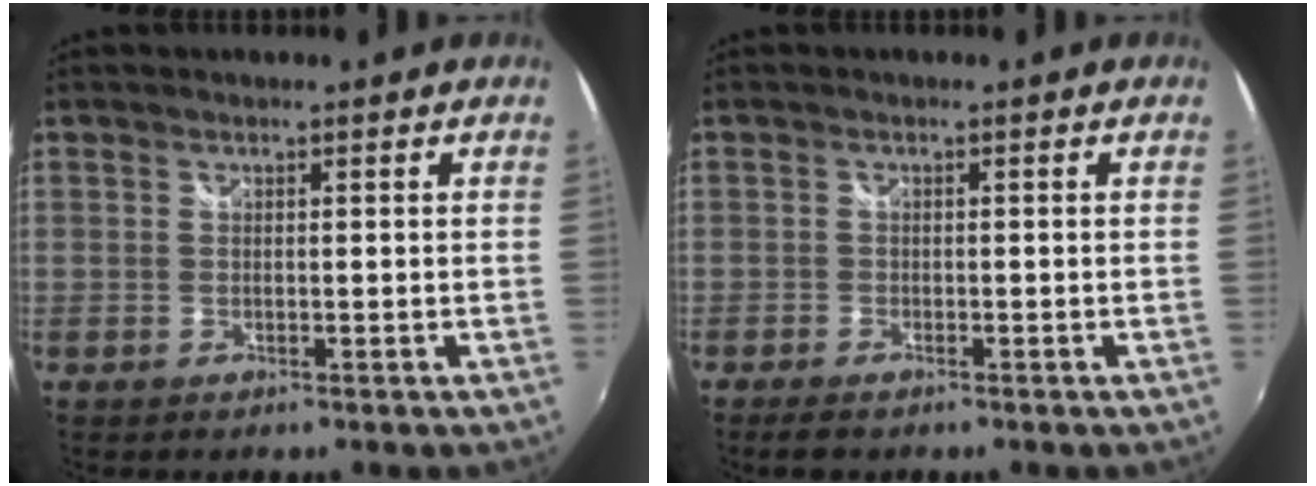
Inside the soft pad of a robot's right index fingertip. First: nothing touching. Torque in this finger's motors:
{"motor_torque": [0.17, -0.14, 0.10, 0.01]}